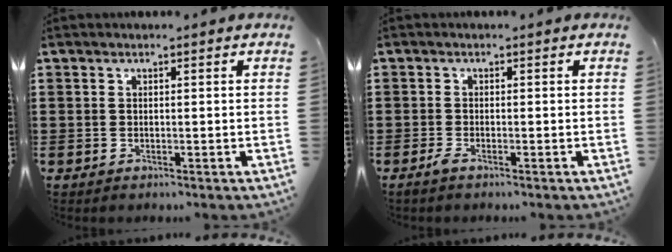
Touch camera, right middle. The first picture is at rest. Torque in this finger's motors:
{"motor_torque": [1.27, 0.53, 0.13, 0.04]}